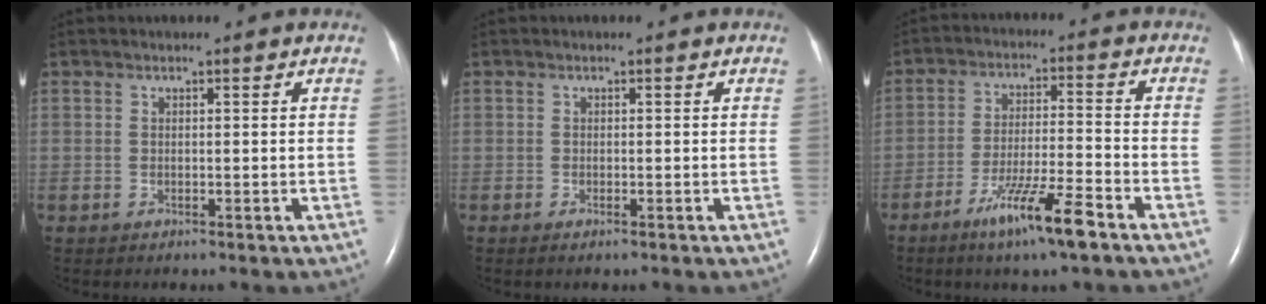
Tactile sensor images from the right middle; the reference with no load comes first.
{"total": 0.7, "force": [-0.5, 0.1, 0.5], "torque": [-0.013, -0.002, -0.006]}
{"total": 9.7, "force": [-6.2, 0.1, 7.5], "torque": [-0.141, -0.021, -0.111]}